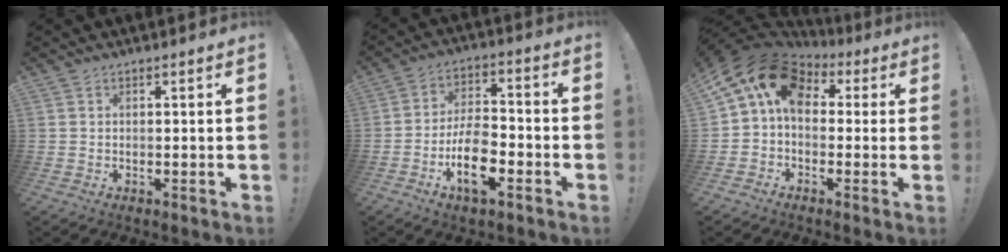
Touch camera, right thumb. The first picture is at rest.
{"total": 13.4, "force": [-6.1, 6.6, 10.0], "torque": [-0.196, 0.030, -0.105]}
{"total": 14.6, "force": [3.9, 9.8, 10.0], "torque": [-0.161, -0.005, 0.073]}